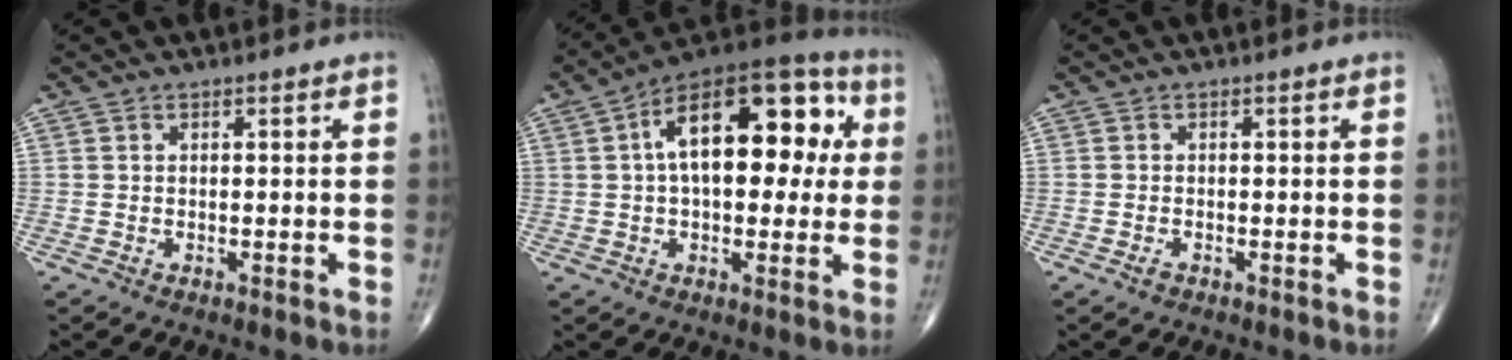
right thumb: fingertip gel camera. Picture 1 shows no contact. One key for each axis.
{"total": 21.0, "fx": 4.2, "fy": 10.8, "fz": 17.5, "tx": -0.235, "ty": 0.034, "tz": 0.050}
{"total": 1.1, "fx": -0.7, "fy": 0.7, "fz": 0.6, "tx": -0.014, "ty": 0.002, "tz": -0.012}